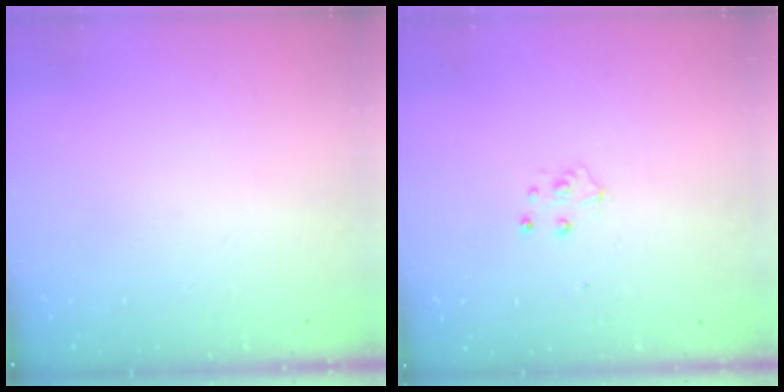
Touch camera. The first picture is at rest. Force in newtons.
{"total": 5.1, "press": 5.1, "slide": 0.5}